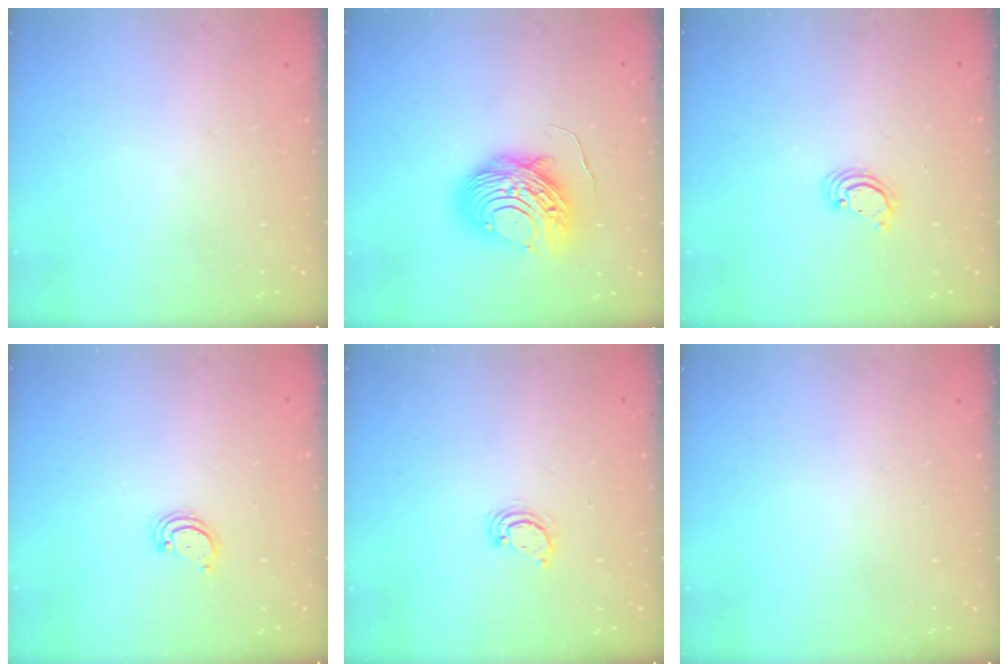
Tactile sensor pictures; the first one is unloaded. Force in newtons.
{"total": 12.8, "press": 12.7, "slide": 1.1}
{"total": 2.2, "press": 2.2, "slide": 0.1}
{"total": 2.5, "press": 2.5, "slide": 0.3}
{"total": 3.0, "press": 3.0, "slide": 0.2}
{"total": 0.0}